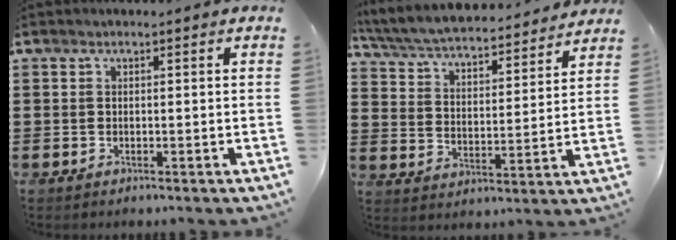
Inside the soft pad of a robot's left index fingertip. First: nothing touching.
{"total": 5.4, "force": [5.1, 0.2, 1.6], "torque": [-0.056, -0.038, 0.083]}